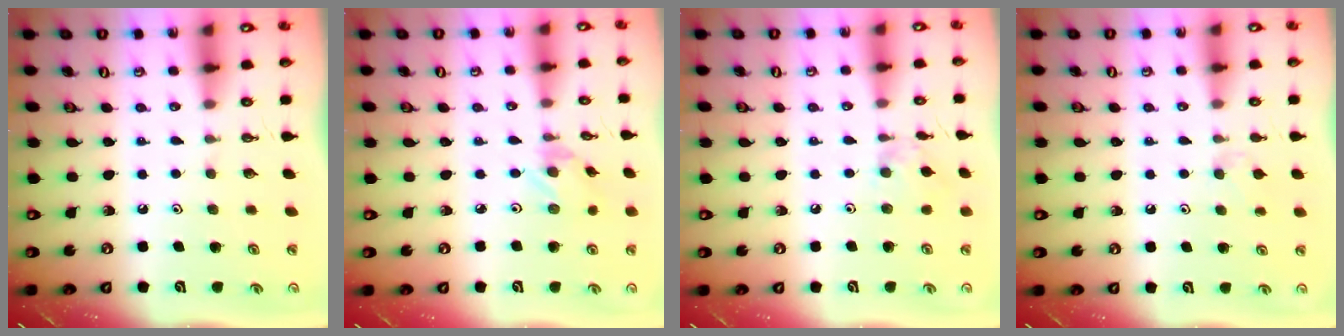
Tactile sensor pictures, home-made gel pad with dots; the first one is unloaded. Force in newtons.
{"total": 1.3, "press": 1.3, "slide": 0.1}
{"total": 6.0, "press": 6.0, "slide": 0.7}
{"total": 3.5, "press": 3.5, "slide": 0.6}